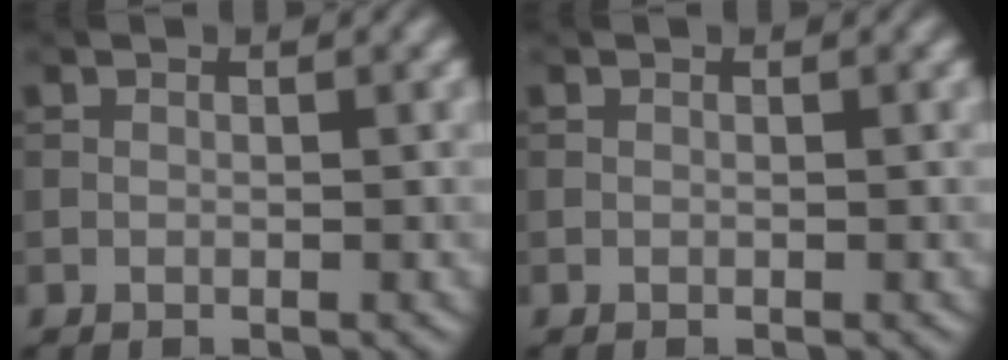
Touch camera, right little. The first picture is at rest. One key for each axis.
{"total": 0.0}